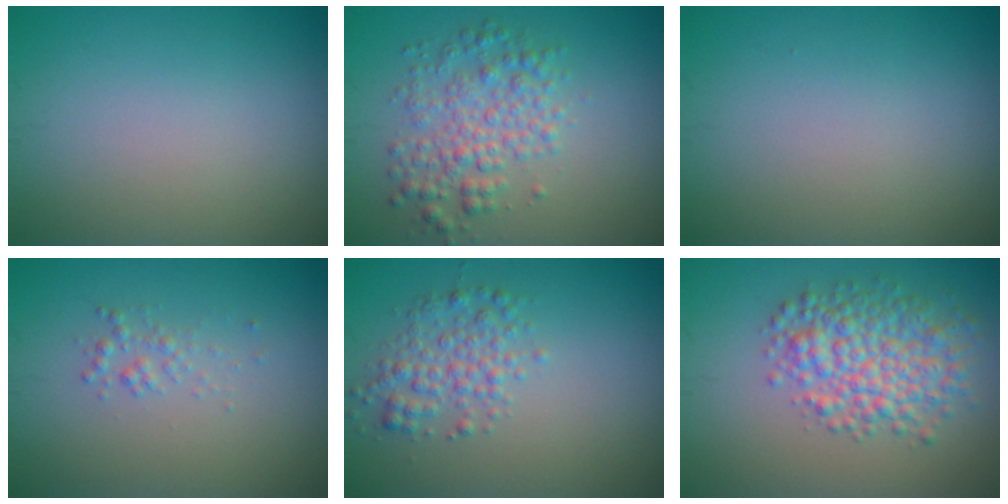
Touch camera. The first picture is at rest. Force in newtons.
{"total": 4.0, "press": 4.0, "slide": 0.0}
{"total": 0.0}
{"total": 1.1, "press": 1.1, "slide": 0.1}
{"total": 2.9, "press": 2.9, "slide": 0.1}
{"total": 5.9, "press": 5.9, "slide": 0.2}